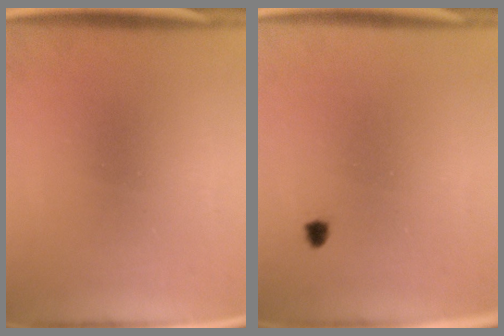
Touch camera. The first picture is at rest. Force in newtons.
{"total": 1.0}